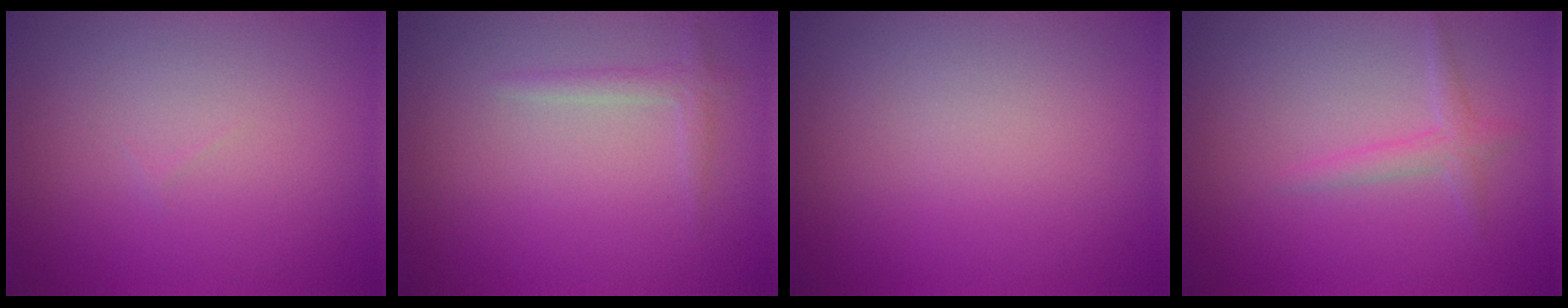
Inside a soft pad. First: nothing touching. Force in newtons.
{"total": 1.2, "press": 1.2, "slide": 0.0}
{"total": 0.0}
{"total": 1.5, "press": 1.5, "slide": 0.1}